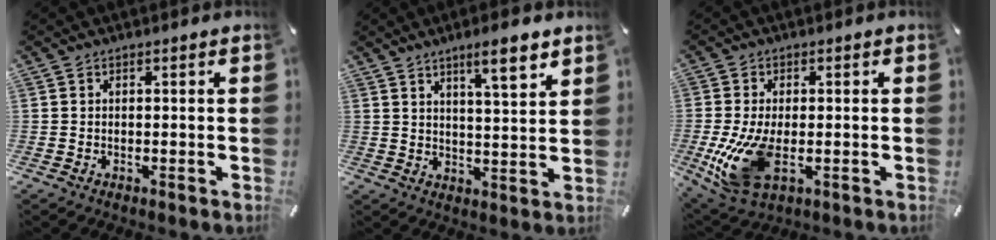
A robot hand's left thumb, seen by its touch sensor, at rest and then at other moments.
{"total": 8.1, "force": [5.8, 1.6, 5.4], "torque": [-0.070, -0.034, 0.091]}
{"total": 12.8, "force": [-2.1, 7.0, 10.6], "torque": [-0.230, -0.022, -0.033]}